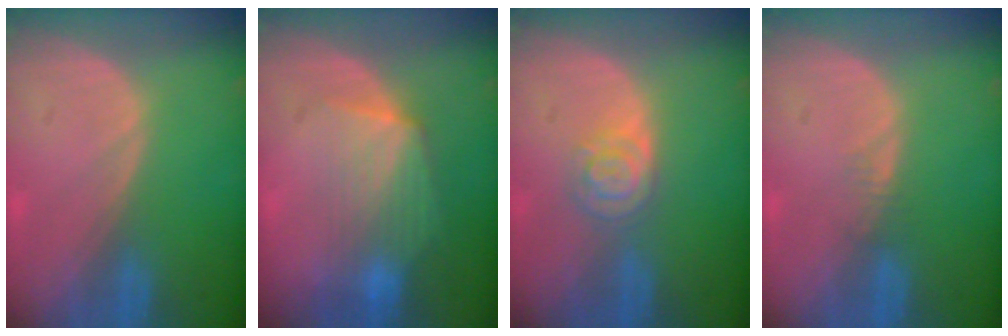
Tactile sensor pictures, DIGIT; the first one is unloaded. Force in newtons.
{"total": 7.1, "press": 6.8, "slide": 2.3}
{"total": 4.4, "press": 3.9, "slide": 2.0}
{"total": 1.3, "press": 1.2, "slide": 0.2}